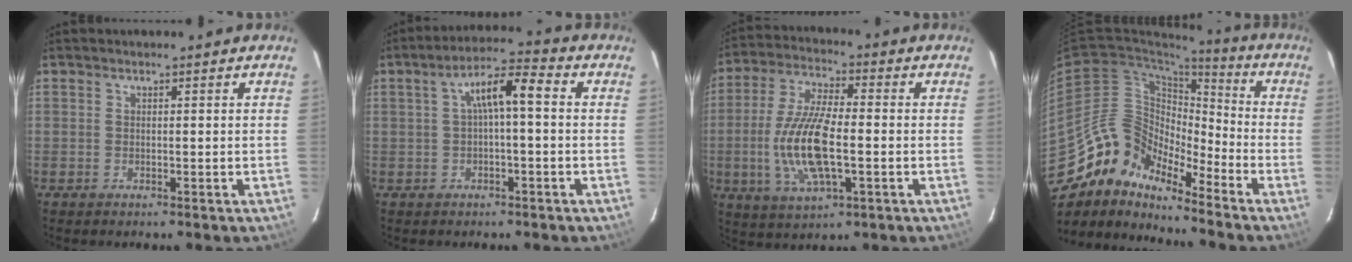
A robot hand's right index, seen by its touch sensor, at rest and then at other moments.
{"total": 6.7, "force": [0.3, 1.6, 6.5], "torque": [-0.121, 0.025, 0.009]}
{"total": 14.2, "force": [-2.5, 4.9, 13.1], "torque": [-0.274, -0.004, -0.048]}
{"total": 12.7, "force": [-11.2, 4.8, 3.5], "torque": [-0.058, 0.020, -0.231]}